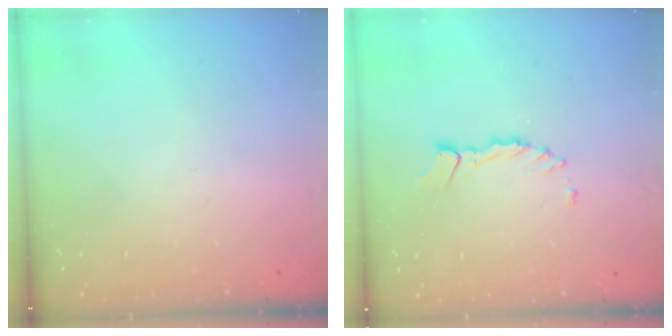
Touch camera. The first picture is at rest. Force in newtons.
{"total": 2.4, "press": 2.4, "slide": 0.3}